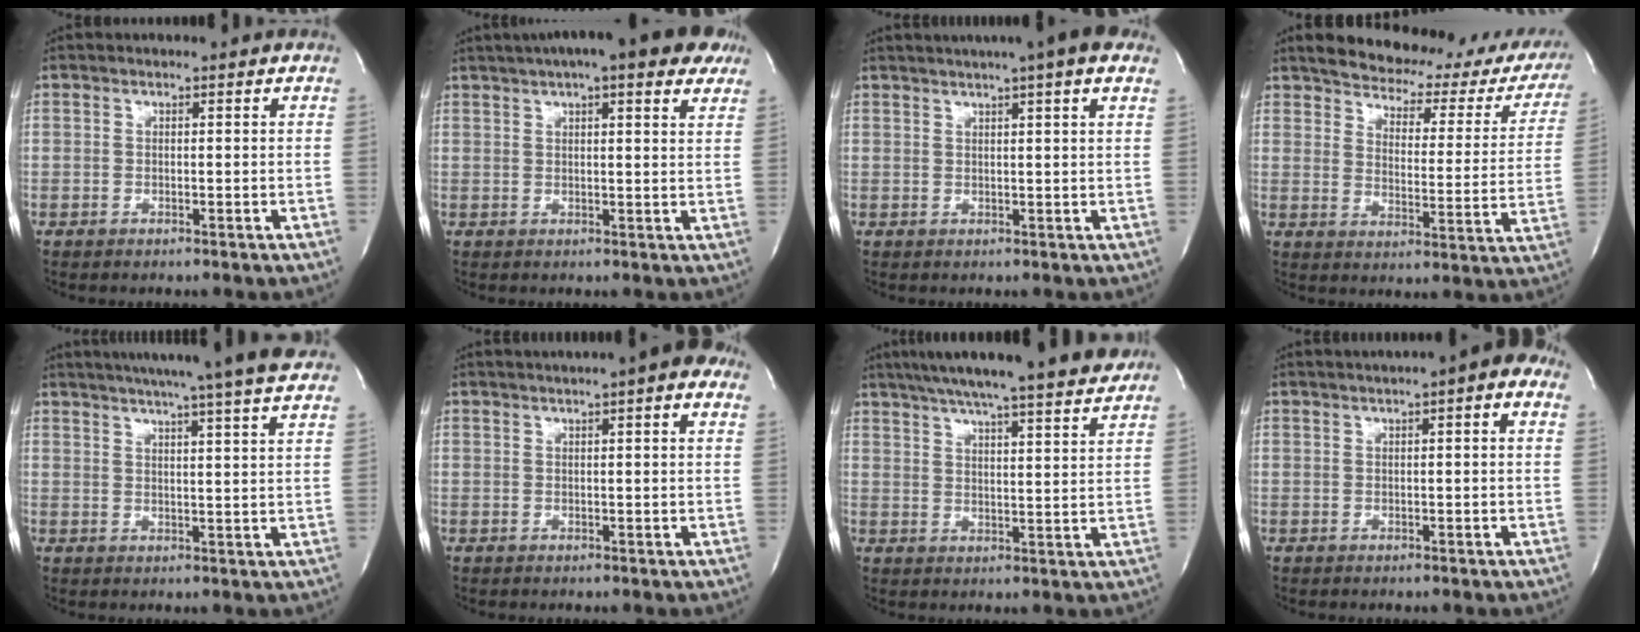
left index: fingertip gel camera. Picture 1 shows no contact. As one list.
[{"total": 15.6, "force": [11.1, 3.3, 10.4], "torque": [-0.163, 0.040, 0.139]}, {"total": 8.7, "force": [6.3, 0.2, 6.1], "torque": [-0.092, 0.026, 0.071]}, {"total": 21.9, "force": [19.1, 7.3, 7.8], "torque": [-0.097, -0.034, 0.217]}, {"total": 20.4, "force": [17.6, -0.6, 10.3], "torque": [-0.168, -0.004, 0.222]}, {"total": 7.5, "force": [4.8, 0.8, 5.6], "torque": [-0.078, 0.024, 0.055]}, {"total": 19.9, "force": [17.3, 0.8, 9.7], "torque": [-0.161, 0.004, 0.233]}, {"total": 6.0, "force": [3.0, 0.8, 5.1], "torque": [-0.068, 0.021, 0.036]}]